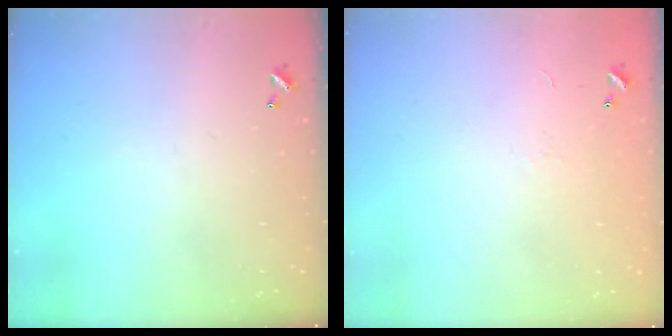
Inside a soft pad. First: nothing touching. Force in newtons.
{"total": 6.9, "press": 6.9, "slide": 0.9}